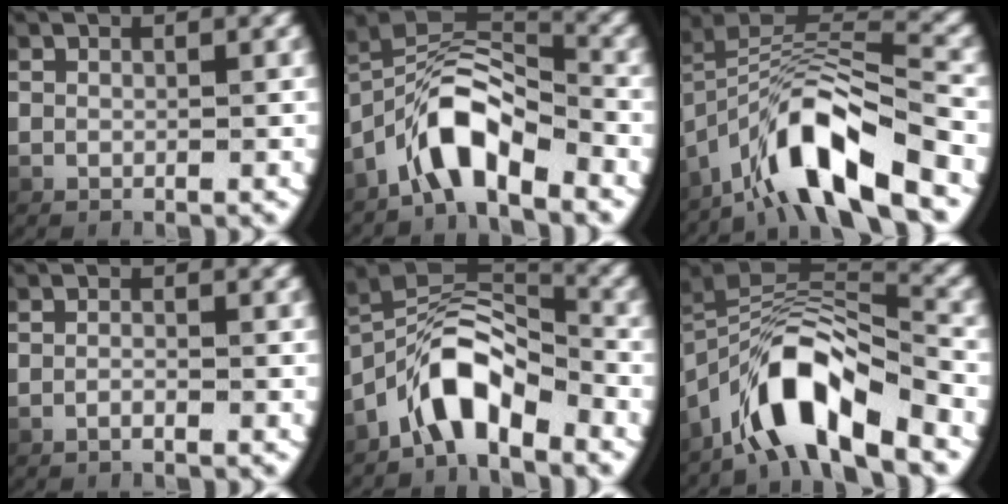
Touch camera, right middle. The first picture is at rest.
{"total": 6.2, "force": [-2.1, 4.0, 4.3], "torque": [-0.087, -0.008, -0.033]}
{"total": 7.4, "force": [-4.2, 2.3, 5.7], "torque": [-0.098, -0.001, -0.063]}
{"total": 1.2, "force": [-1.0, 0.2, 0.6], "torque": [-0.018, -0.001, -0.018]}
{"total": 6.8, "force": [-2.2, 4.5, 4.6], "torque": [-0.089, -0.008, -0.036]}
{"total": 6.9, "force": [-3.8, 2.3, 5.3], "torque": [-0.100, -0.006, -0.051]}